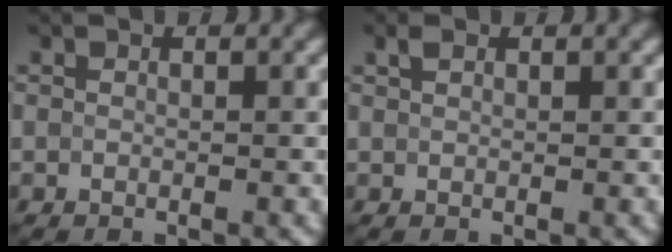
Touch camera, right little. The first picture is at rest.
{"total": 1.0, "force": [0.7, 0.5, 0.5], "torque": [-0.013, 0.005, 0.015]}